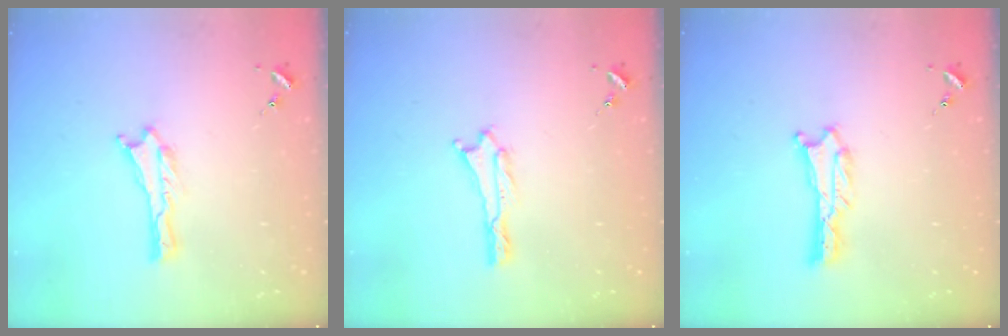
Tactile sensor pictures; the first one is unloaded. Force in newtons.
{"total": 0.0}
{"total": 0.7, "press": 0.7, "slide": 0.1}